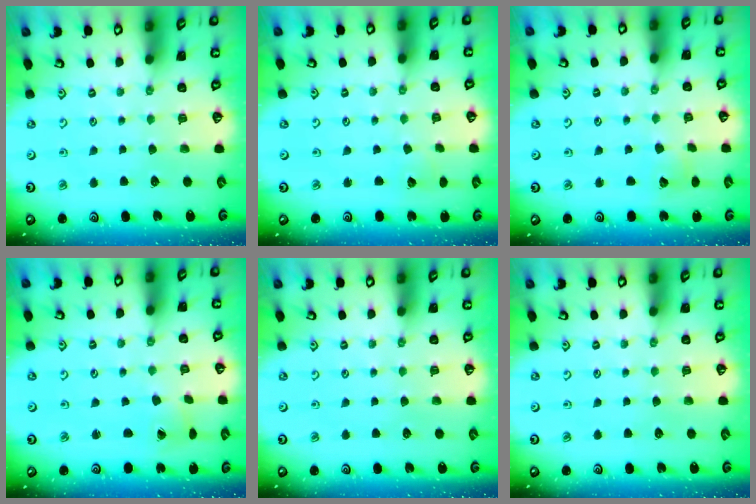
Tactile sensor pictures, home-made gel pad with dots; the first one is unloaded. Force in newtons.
{"total": 2.3, "press": 2.2, "slide": 0.3}
{"total": 3.2, "press": 3.2, "slide": 0.3}
{"total": 1.7, "press": 1.7, "slide": 0.2}
{"total": 0.0}
{"total": 0.0}